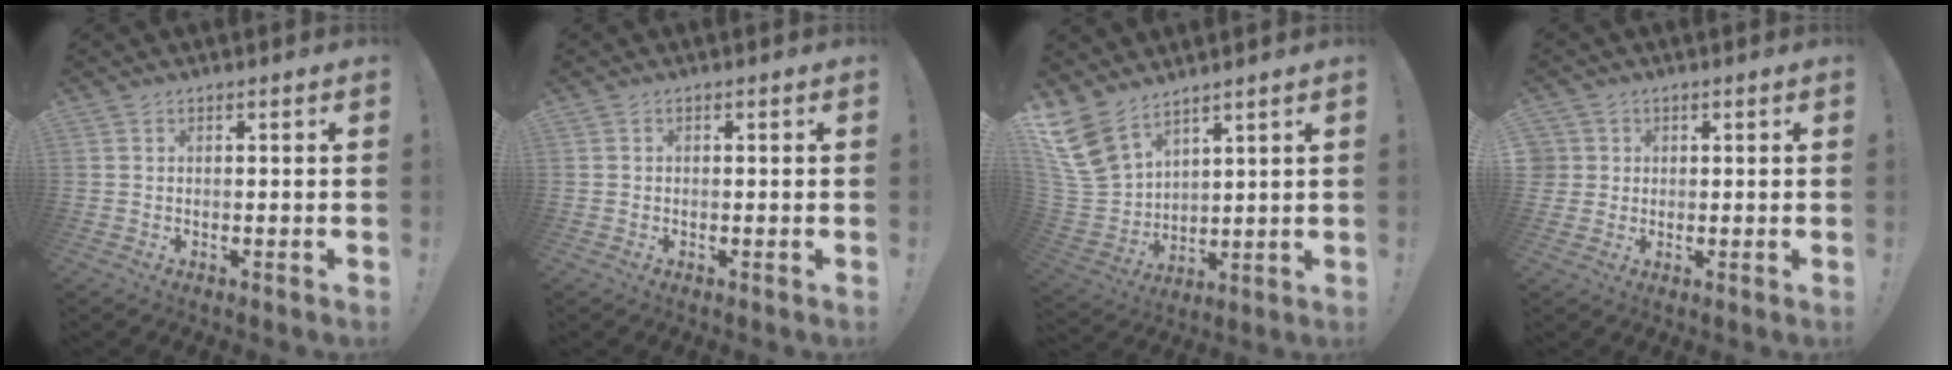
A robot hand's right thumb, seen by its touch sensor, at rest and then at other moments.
{"total": 0.7, "force": [-0.4, 0.5, 0.2], "torque": [-0.007, 0.004, -0.006]}
{"total": 12.4, "force": [9.2, 6.5, 5.3], "torque": [-0.121, -0.061, 0.178]}
{"total": 3.5, "force": [1.0, 3.4, 0.5], "torque": [-0.018, 0.005, 0.021]}